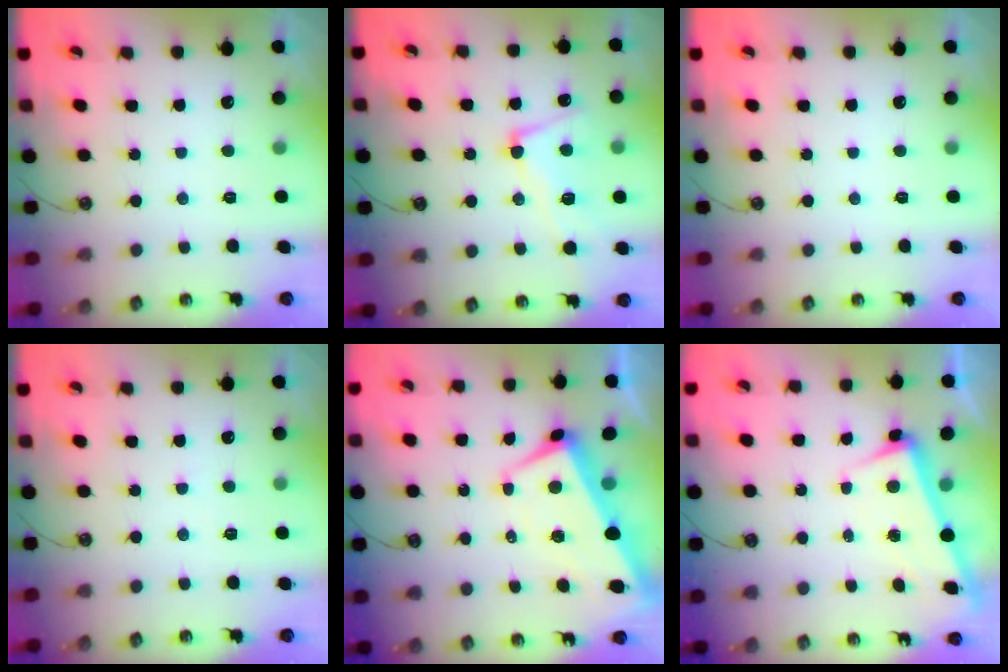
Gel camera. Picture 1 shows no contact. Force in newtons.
{"total": 4.7, "press": 4.6, "slide": 1.1}
{"total": 0.0}
{"total": 2.5, "press": 2.5, "slide": 0.3}
{"total": 1.4, "press": 1.0, "slide": 0.9}
{"total": 3.3, "press": 3.1, "slide": 1.1}